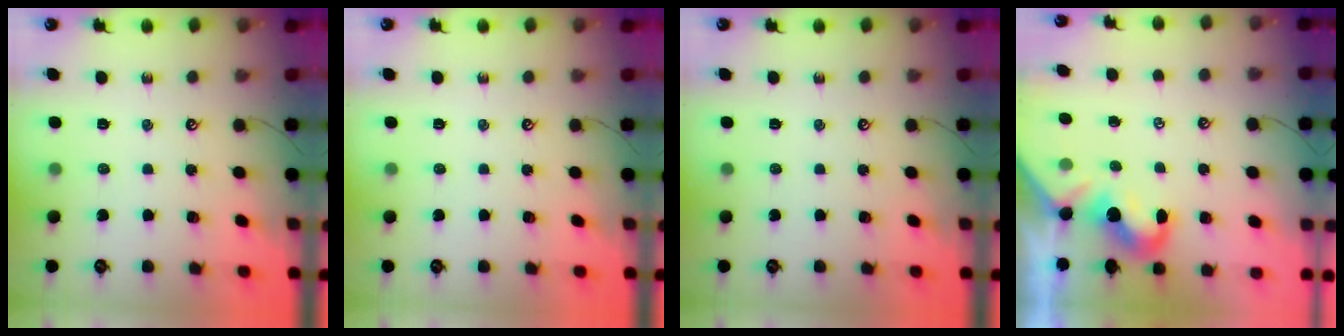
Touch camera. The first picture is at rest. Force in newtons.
{"total": 0.0}
{"total": 0.0}
{"total": 1.5, "press": 1.3, "slide": 0.8}